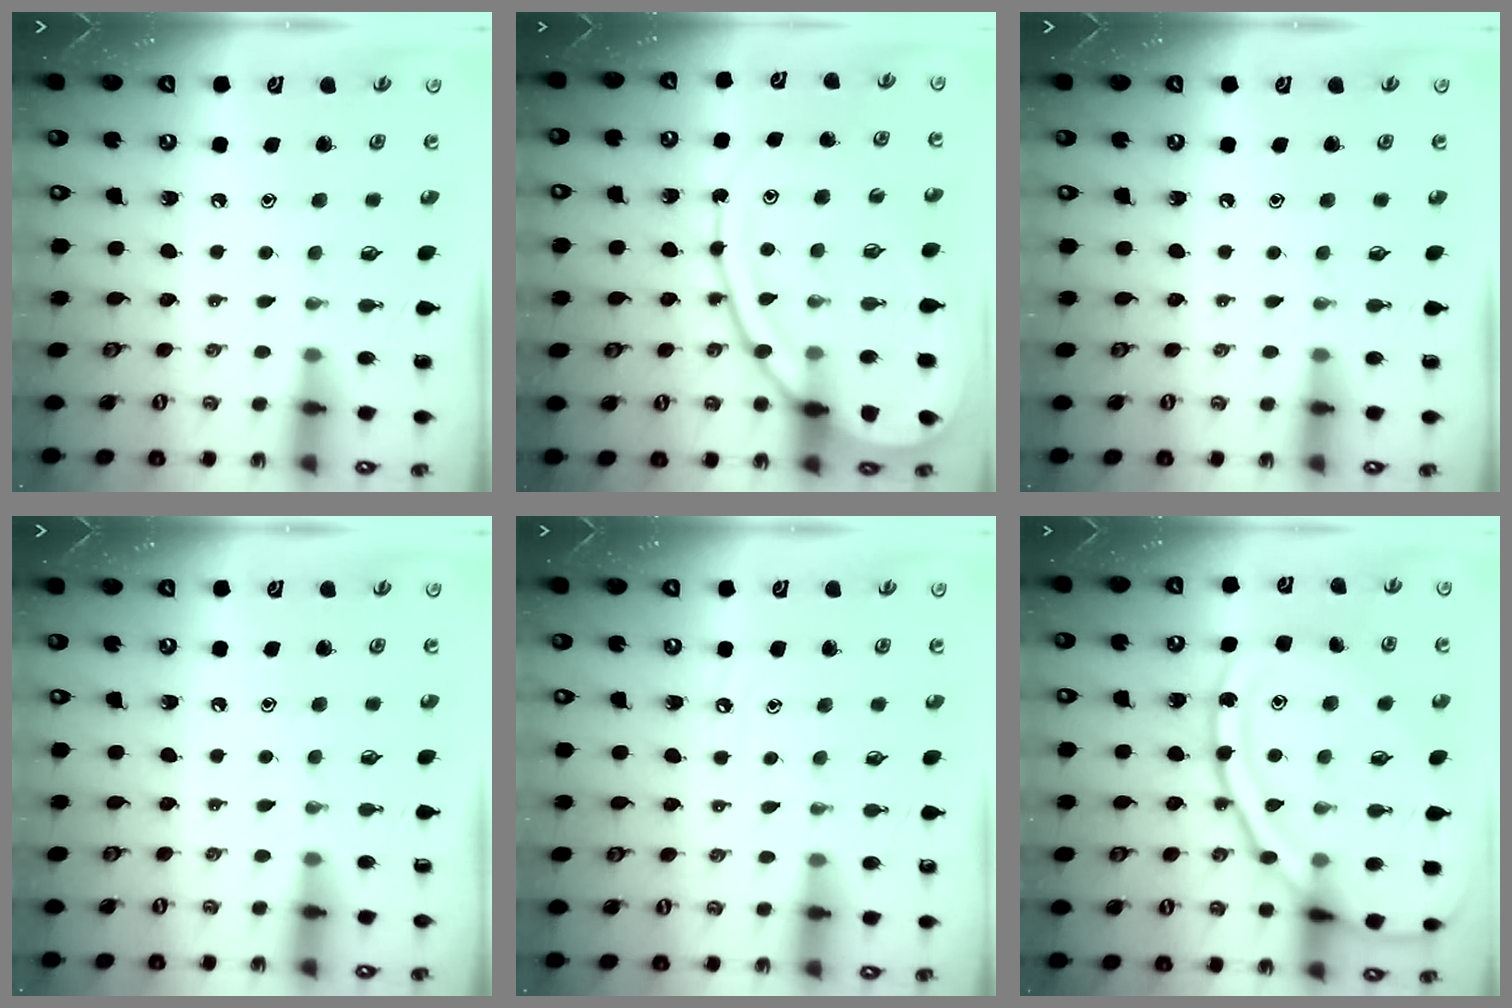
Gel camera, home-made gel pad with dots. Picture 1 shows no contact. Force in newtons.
{"total": 16.3, "press": 16.2, "slide": 1.4}
{"total": 0.0}
{"total": 0.0}
{"total": 3.6, "press": 3.5, "slide": 0.5}
{"total": 20.8, "press": 20.7, "slide": 1.8}